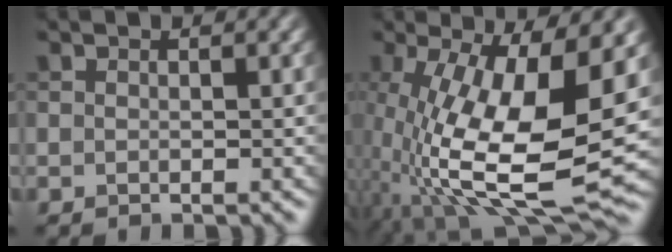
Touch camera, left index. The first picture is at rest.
{"total": 14.0, "force": [-1.8, 4.8, 13.1], "torque": [-0.256, -0.019, -0.024]}